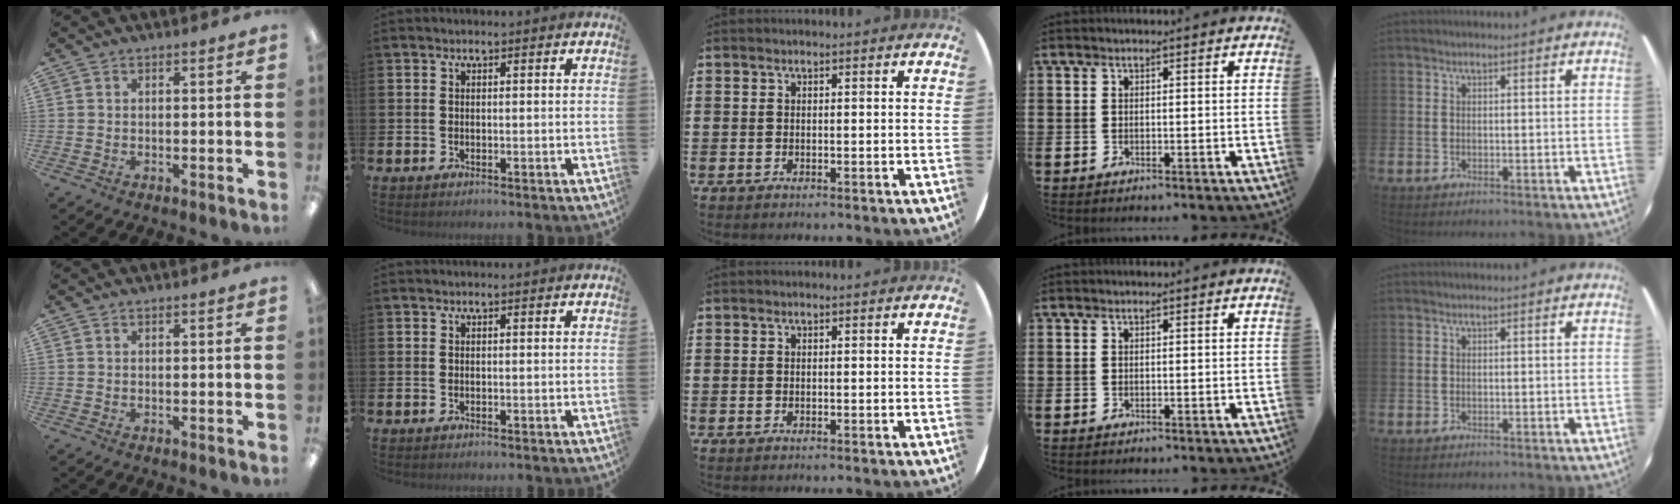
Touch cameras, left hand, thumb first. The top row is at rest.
{}